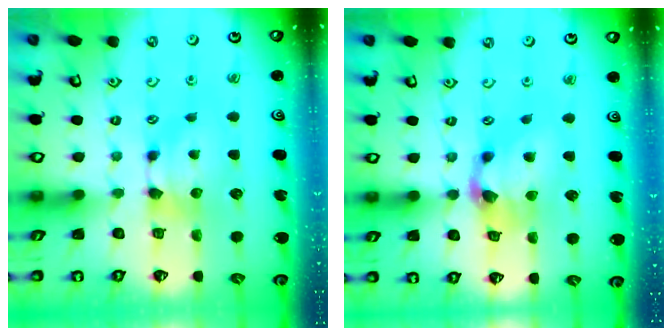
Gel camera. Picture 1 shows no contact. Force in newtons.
{"total": 4.5, "press": 3.9, "slide": 2.3}